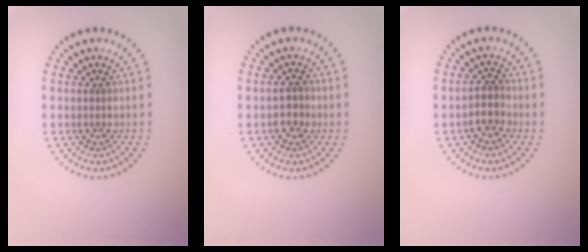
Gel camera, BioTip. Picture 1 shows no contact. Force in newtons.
{"total": 1.9, "press": 1.9, "slide": 0.4}
{"total": 2.3, "press": 2.0, "slide": 1.2}